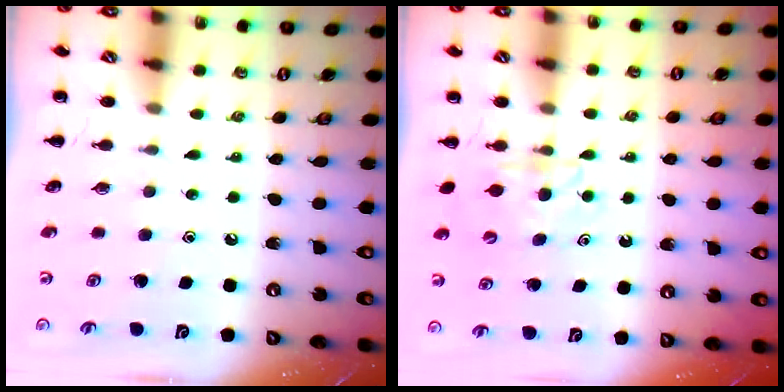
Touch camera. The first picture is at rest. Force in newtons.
{"total": 6.1, "press": 6.1, "slide": 0.7}